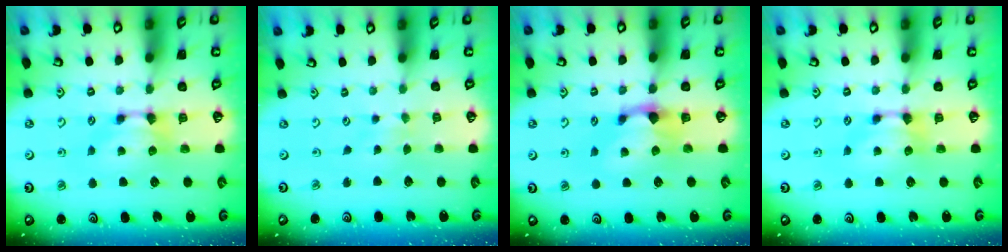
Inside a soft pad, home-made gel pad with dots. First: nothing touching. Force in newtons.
{"total": 2.6, "press": 2.6, "slide": 0.0}
{"total": 1.4, "press": 0.8, "slide": 1.2}
{"total": 0.0}